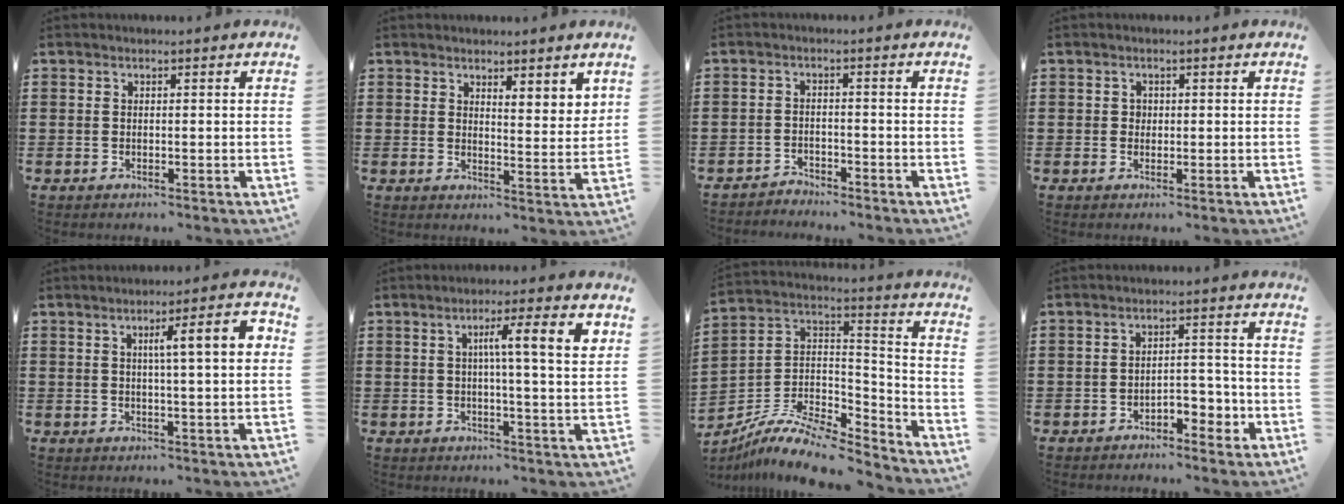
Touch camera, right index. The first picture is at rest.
{"total": 2.9, "force": [2.8, 0.7, 0.4], "torque": [-0.019, -0.004, 0.052]}
{"total": 2.3, "force": [-2.3, 0.3, -0.4], "torque": [-0.002, 0.002, -0.051]}
{"total": 0.9, "force": [0.1, 0.8, 0.3], "torque": [-0.008, 0.003, 0.003]}
{"total": 7.5, "force": [1.7, 1.1, 7.2], "torque": [-0.115, -0.005, 0.018]}
{"total": 7.7, "force": [2.3, 0.5, 7.3], "torque": [-0.129, -0.006, 0.030]}
{"total": 10.6, "force": [-8.7, 3.2, 5.1], "torque": [-0.100, 0.018, -0.171]}
{"total": 3.6, "force": [-2.4, 1.8, 2.0], "torque": [-0.035, 0.011, -0.047]}